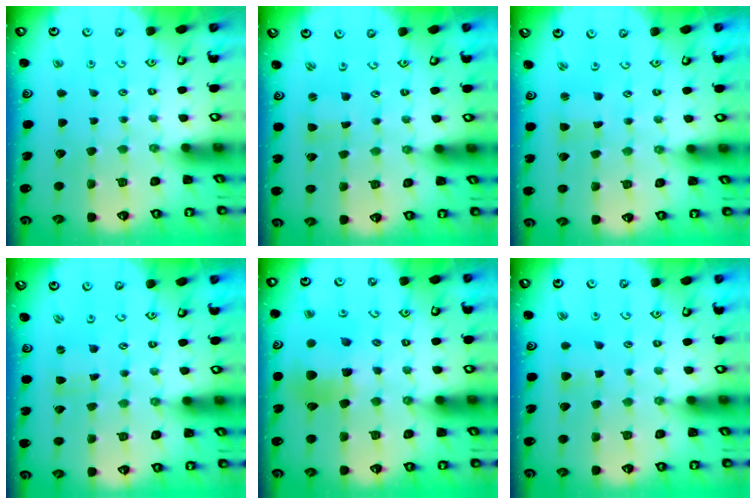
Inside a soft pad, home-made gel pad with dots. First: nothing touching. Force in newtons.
{"total": 0.7, "press": 0.7, "slide": 0.1}
{"total": 1.1, "press": 1.1, "slide": 0.3}
{"total": 0.0}
{"total": 11.2, "press": 11.1, "slide": 0.7}
{"total": 3.8, "press": 3.7, "slide": 0.7}